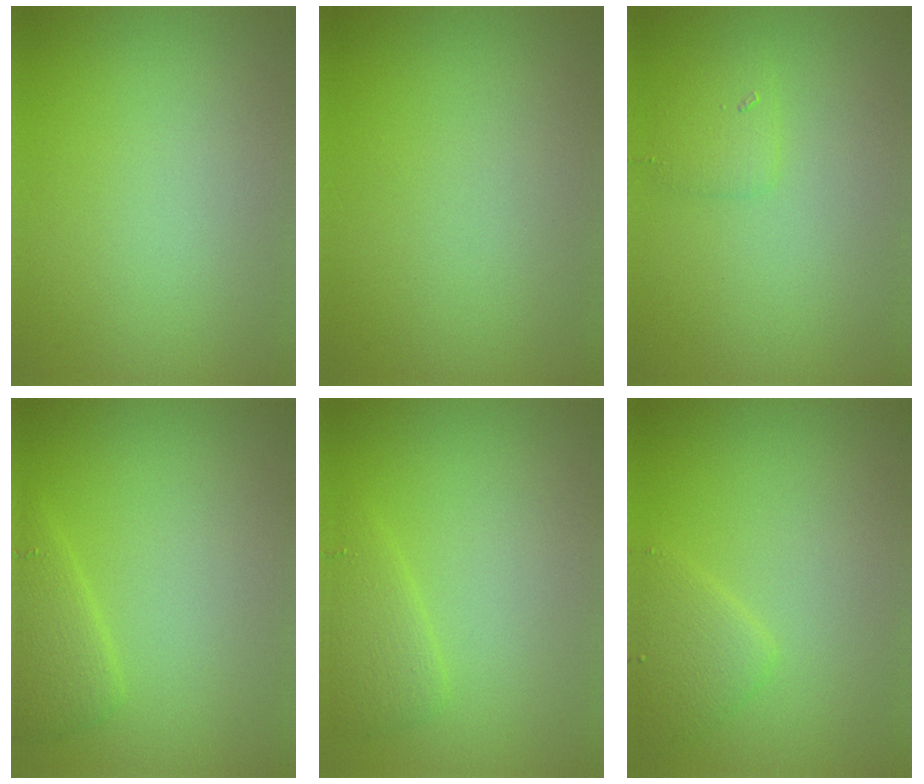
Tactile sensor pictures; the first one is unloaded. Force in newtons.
{"total": 0.0}
{"total": 1.5, "press": 1.5, "slide": 0.1}
{"total": 2.2, "press": 2.2, "slide": 0.2}
{"total": 1.9, "press": 1.9, "slide": 0.1}
{"total": 2.1, "press": 2.1, "slide": 0.0}